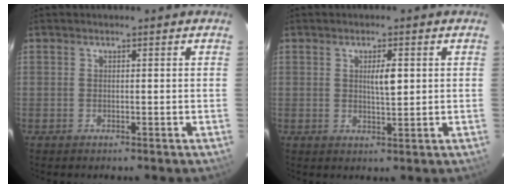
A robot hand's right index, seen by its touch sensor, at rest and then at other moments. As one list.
[{"total": 3.2, "force": [0.8, 0.6, 3.0], "torque": [-0.050, -0.002, 0.012]}]